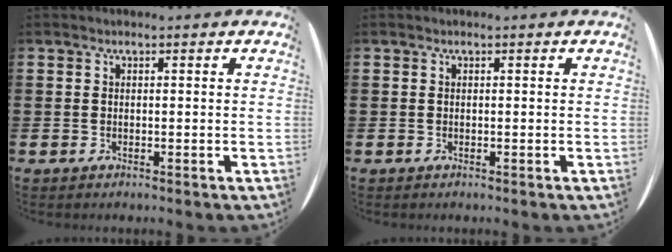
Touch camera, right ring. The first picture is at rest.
{"total": 0.0}